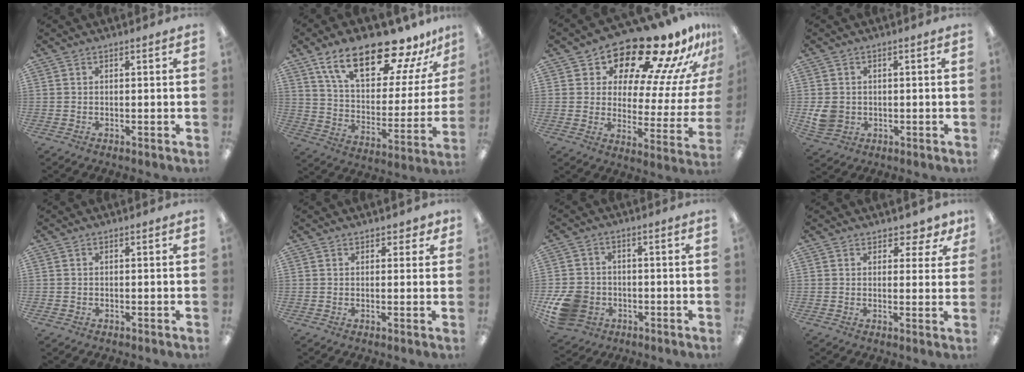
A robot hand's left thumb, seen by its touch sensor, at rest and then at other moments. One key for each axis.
{"total": 22.5, "fx": 16.1, "fy": 8.2, "fz": 13.4, "tx": -0.221, "ty": -0.089, "tz": 0.271}
{"total": 19.0, "fx": 16.3, "fy": 5.0, "fz": 8.4, "tx": -0.138, "ty": -0.131, "tz": 0.267}
{"total": 5.9, "fx": -0.3, "fy": 5.4, "fz": 2.3, "tx": -0.035, "ty": 0.008, "tz": 0.000}
{"total": 0.7, "fx": -0.1, "fy": 0.7, "fz": -0.1, "tx": 0.003, "ty": 0.005, "tz": -0.005}
{"total": 2.1, "fx": 1.5, "fy": 1.4, "fz": 0.6, "tx": 0.003, "ty": -0.003, "tz": 0.024}
{"total": 11.1, "fx": -4.3, "fy": 8.8, "fz": 5.2, "tx": -0.112, "ty": 0.032, "tz": -0.074}
{"total": 3.7, "fx": 2.3, "fy": 2.7, "fz": 1.0, "tx": -0.005, "ty": -0.010, "tz": 0.037}